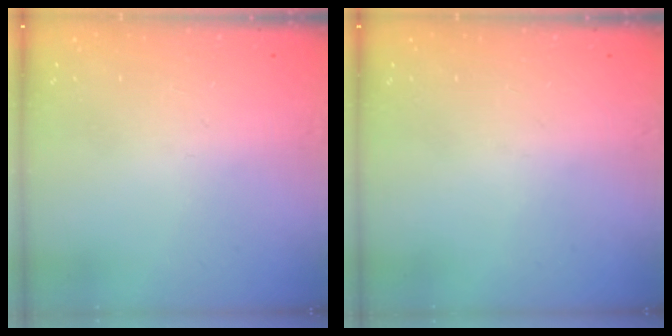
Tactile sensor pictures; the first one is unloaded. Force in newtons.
{"total": 0.0}